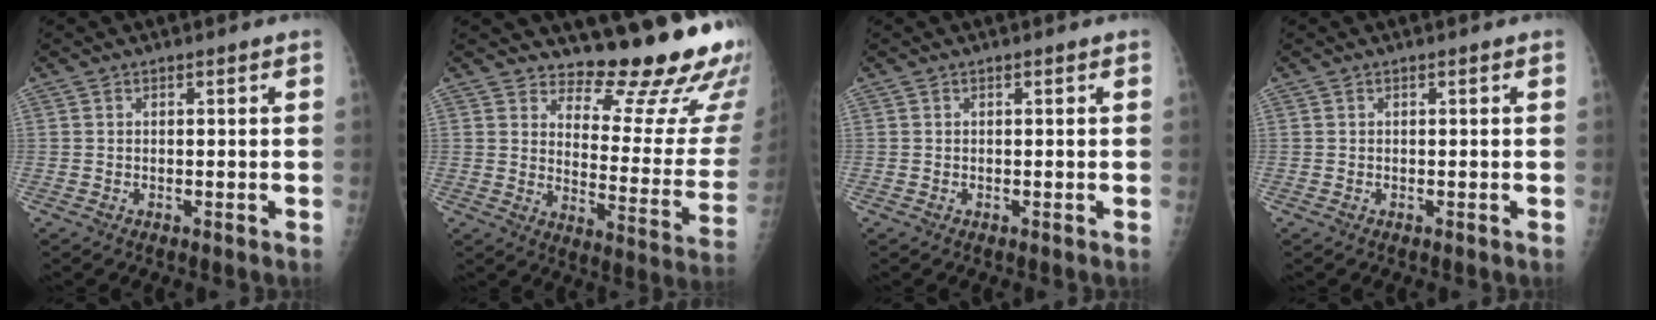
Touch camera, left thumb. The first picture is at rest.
{"total": 18.7, "force": [15.9, 4.7, 8.5], "torque": [-0.065, -0.158, 0.197]}
{"total": 0.0}
{"total": 0.0}